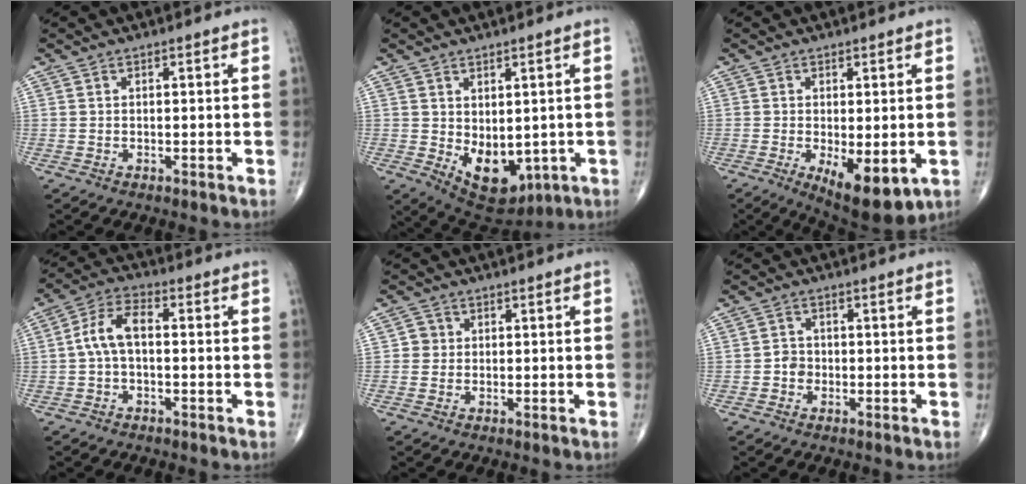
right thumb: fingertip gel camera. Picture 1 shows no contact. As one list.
[{"total": 10.2, "force": [-1.4, 6.2, 8.0], "torque": [-0.092, -0.009, 0.007]}, {"total": 10.3, "force": [-3.0, 4.1, 8.9], "torque": [-0.125, -0.020, -0.033]}, {"total": 6.9, "force": [-0.2, 3.6, 5.9], "torque": [-0.117, 0.027, -0.014]}, {"total": 2.0, "force": [0.1, 2.0, 0.4], "torque": [0.006, 0.005, -0.002]}, {"total": 2.2, "force": [-0.7, 2.0, 0.8], "torque": [0.002, 0.007, -0.018]}]